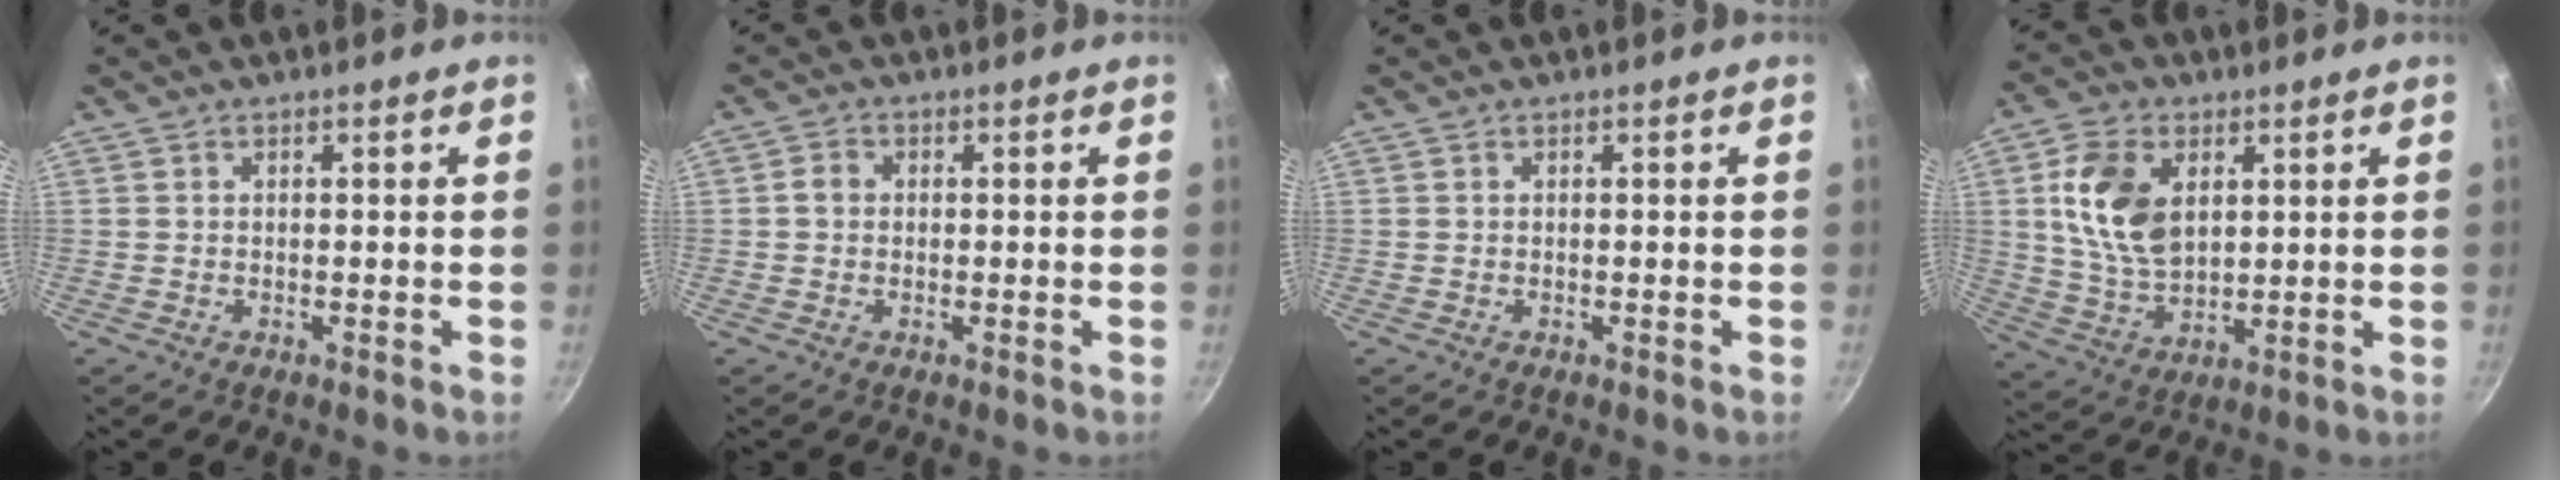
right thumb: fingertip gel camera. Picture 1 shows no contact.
{"total": 2.0, "force": [0.0, 1.7, 1.0], "torque": [-0.015, 0.009, -0.004]}
{"total": 0.0}
{"total": 13.2, "force": [3.4, 8.5, 9.6], "torque": [-0.165, -0.017, 0.071]}